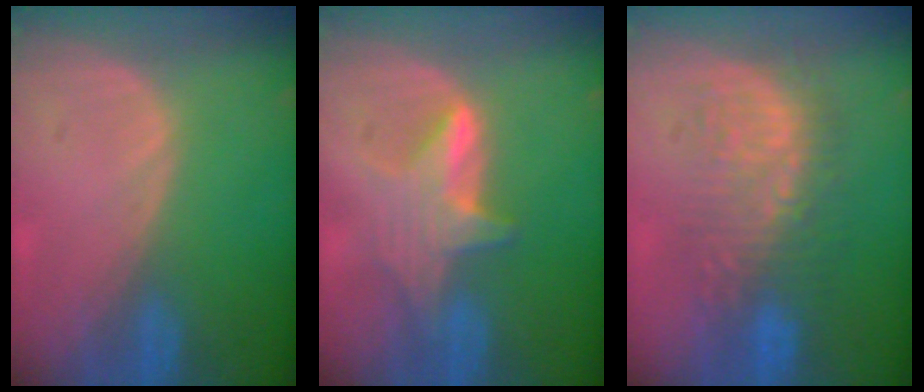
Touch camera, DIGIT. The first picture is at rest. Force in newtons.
{"total": 5.8, "press": 5.7, "slide": 0.7}
{"total": 8.7, "press": 8.6, "slide": 1.4}